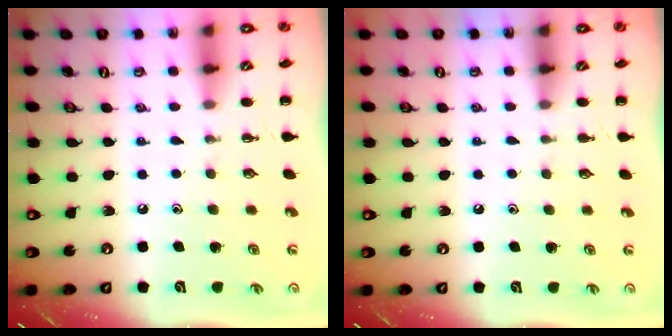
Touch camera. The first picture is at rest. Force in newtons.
{"total": 0.9, "press": 0.9, "slide": 0.2}